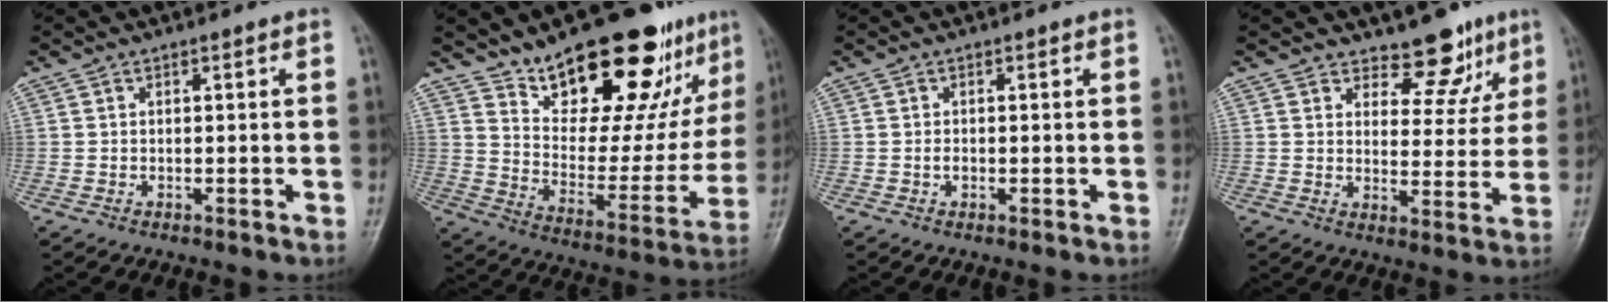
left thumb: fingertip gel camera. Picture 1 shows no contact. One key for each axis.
{"total": 26.0, "fx": 17.4, "fy": 10.7, "fz": 16.1, "tx": -0.182, "ty": -0.083, "tz": 0.271}
{"total": 1.0, "fx": -0.2, "fy": 0.7, "fz": 0.7, "tx": -0.009, "ty": 0.001, "tz": -0.004}
{"total": 7.8, "fx": 6.1, "fy": 4.3, "fz": 2.5, "tx": 0.008, "ty": -0.043, "tz": 0.086}